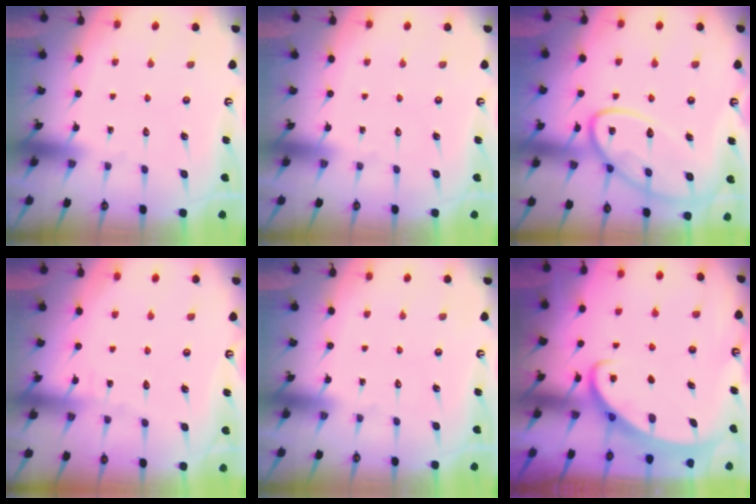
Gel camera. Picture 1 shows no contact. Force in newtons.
{"total": 0.0}
{"total": 14.2, "press": 14.1, "slide": 1.4}
{"total": 3.9, "press": 3.8, "slide": 0.3}
{"total": 0.0}
{"total": 2.5, "press": 2.5, "slide": 0.3}